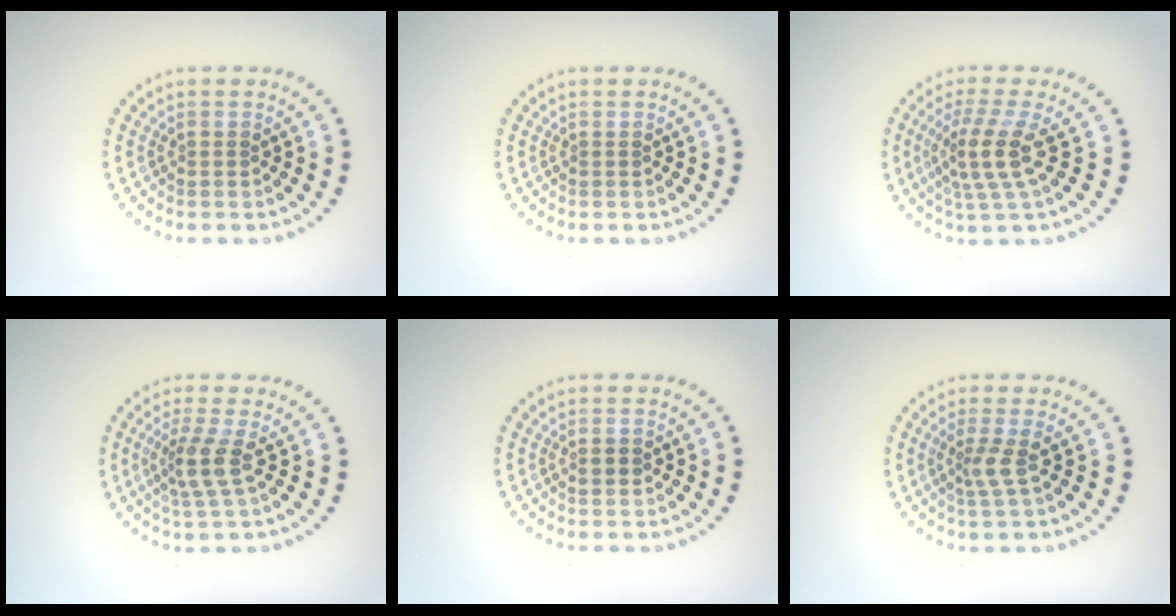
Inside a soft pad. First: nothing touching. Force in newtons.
{"total": 0.0}
{"total": 3.7, "press": 2.9, "slide": 2.3}
{"total": 2.7, "press": 2.0, "slide": 1.8}
{"total": 1.3, "press": 1.3, "slide": 0.0}
{"total": 1.9, "press": 1.3, "slide": 1.4}